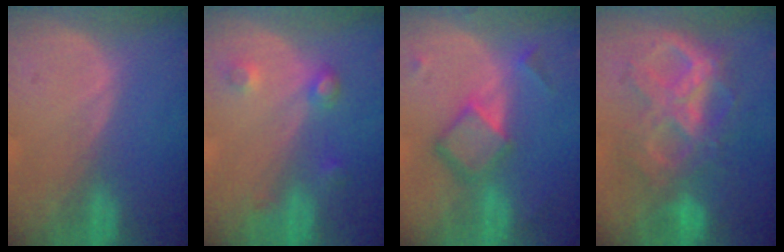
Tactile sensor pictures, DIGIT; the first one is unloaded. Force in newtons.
{"total": 3.6, "press": 3.4, "slide": 1.3}
{"total": 6.7, "press": 5.8, "slide": 3.5}
{"total": 10.3, "press": 10.2, "slide": 1.3}